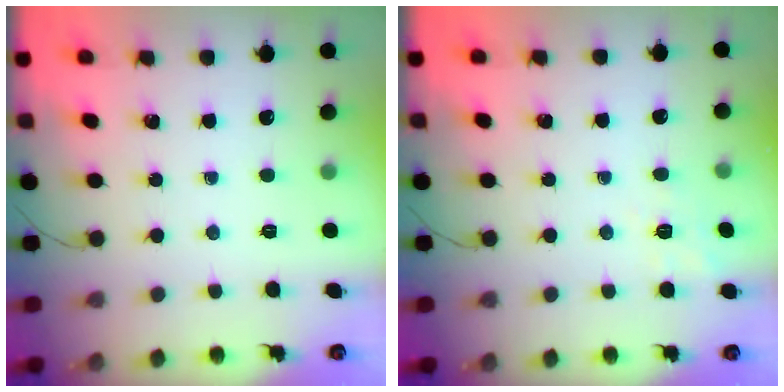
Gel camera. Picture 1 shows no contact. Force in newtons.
{"total": 2.2, "press": 0.8, "slide": 2.1}